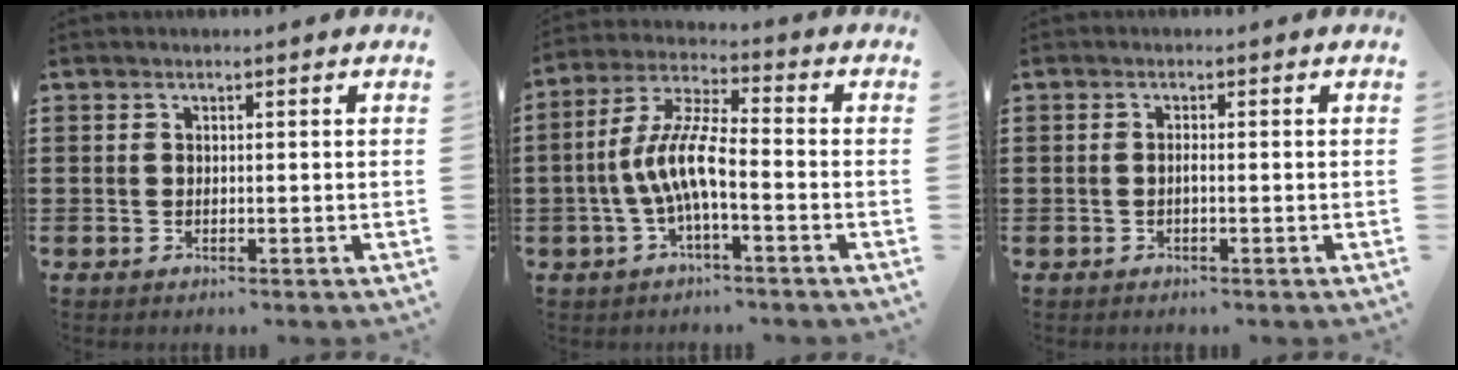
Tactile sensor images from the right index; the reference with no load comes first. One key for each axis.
{"total": 8.1, "fx": -2.3, "fy": 1.8, "fz": 7.6, "tx": -0.171, "ty": -0.011, "tz": -0.051}
{"total": 0.7, "fx": -0.3, "fy": 0.1, "fz": 0.6, "tx": -0.012, "ty": -0.002, "tz": -0.006}